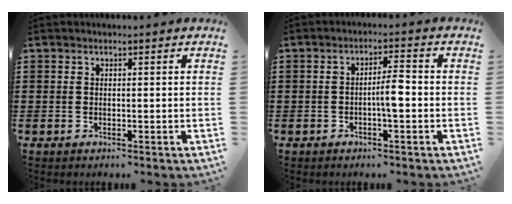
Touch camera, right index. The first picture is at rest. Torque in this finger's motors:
{"motor_torque": [0.53, 0.58, 0.34, 0.06]}